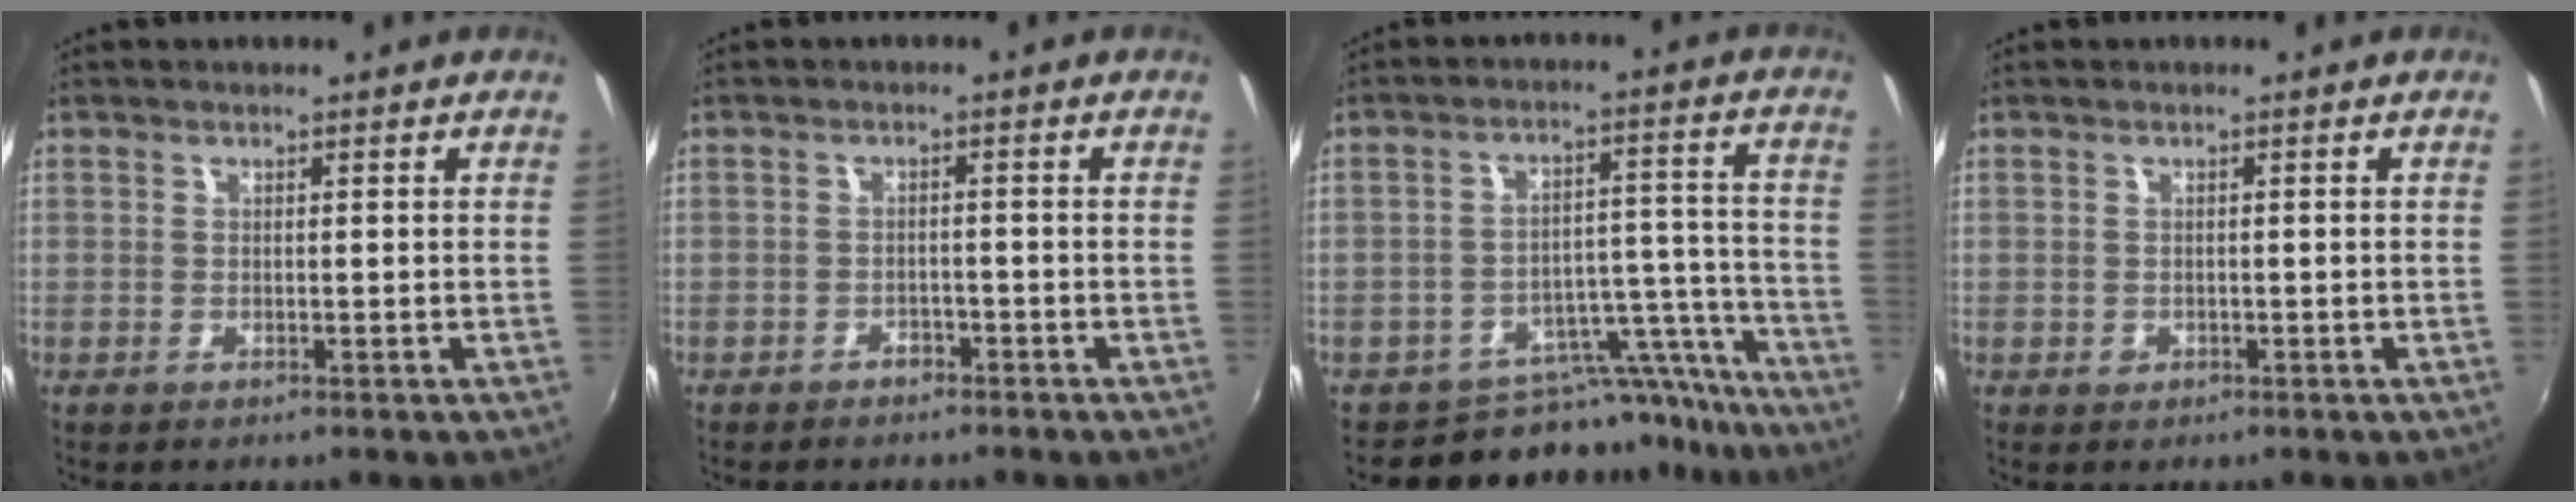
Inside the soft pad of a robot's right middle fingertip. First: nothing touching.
{"total": 3.0, "force": [-2.6, 1.3, 0.7], "torque": [-0.023, -0.004, -0.038]}
{"total": 14.2, "force": [-13.3, 5.0, 0.8], "torque": [0.004, 0.059, -0.183]}
{"total": 0.9, "force": [-0.4, 0.8, 0.2], "torque": [-0.002, -0.002, -0.004]}